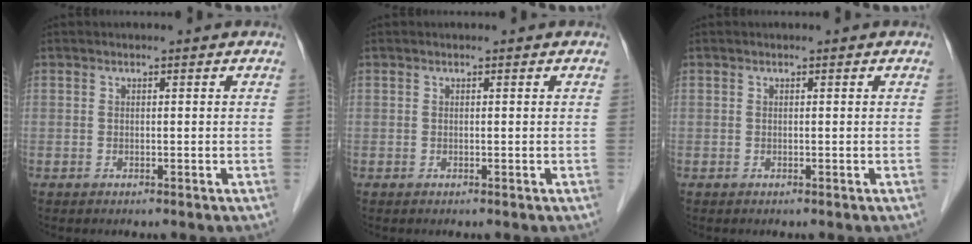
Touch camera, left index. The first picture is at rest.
{"total": 0.0}
{"total": 0.0}